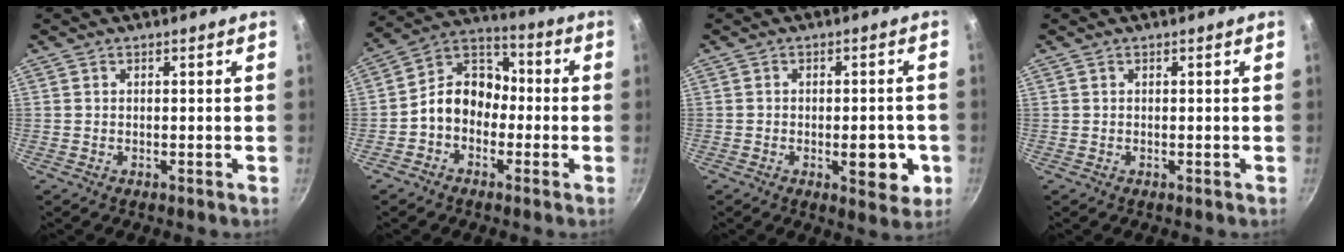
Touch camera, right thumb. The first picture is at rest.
{"total": 10.3, "force": [-2.3, 8.1, 6.0], "torque": [-0.060, 0.048, -0.065]}
{"total": 7.7, "force": [-2.0, 3.6, 6.5], "torque": [-0.056, 0.005, -0.023]}
{"total": 0.0}